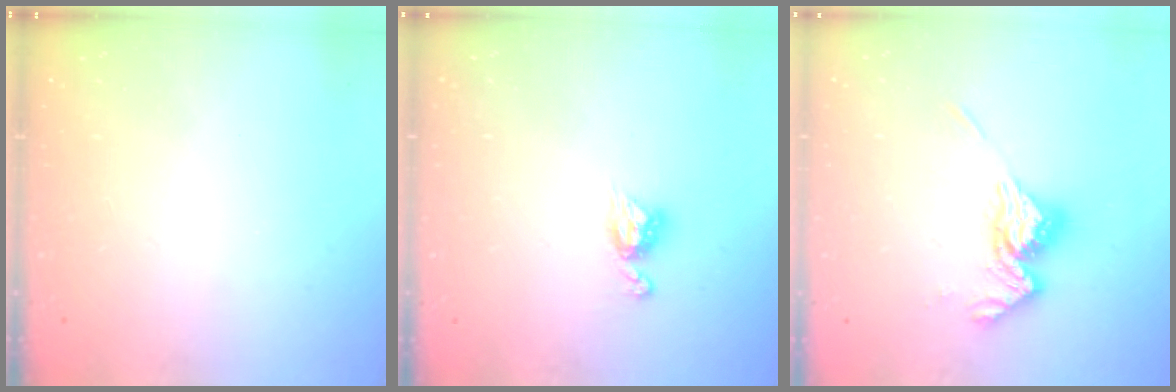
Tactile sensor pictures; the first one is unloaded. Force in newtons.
{"total": 7.9, "press": 7.9, "slide": 0.6}
{"total": 12.3, "press": 12.3, "slide": 1.3}